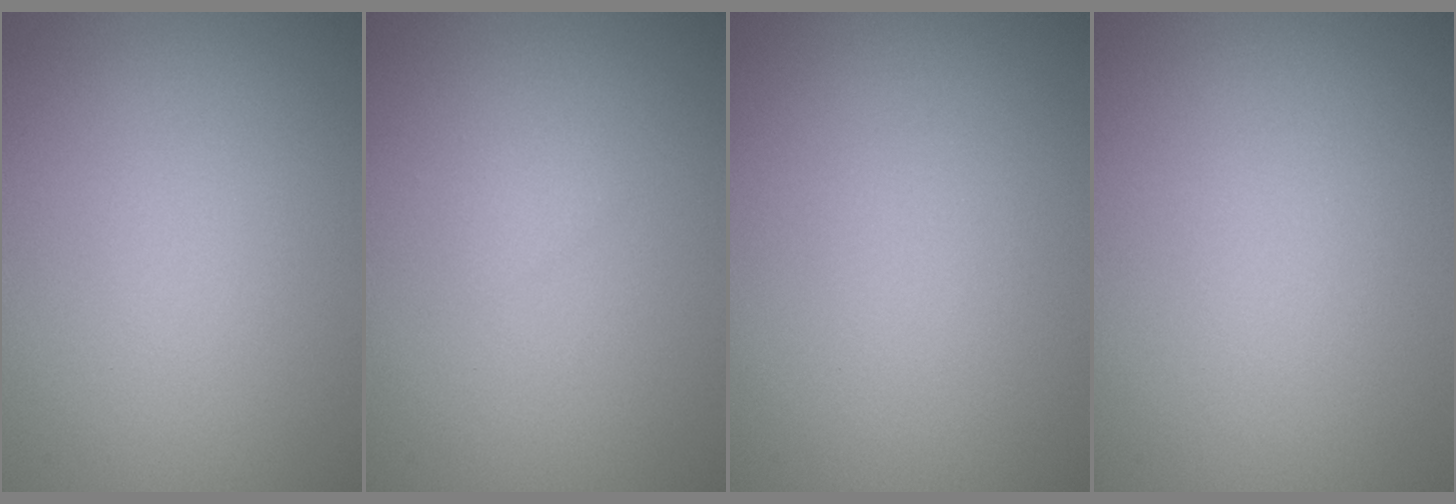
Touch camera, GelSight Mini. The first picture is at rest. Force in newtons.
{"total": 0.7, "press": 0.7, "slide": 0.1}
{"total": 0.0}
{"total": 0.0}